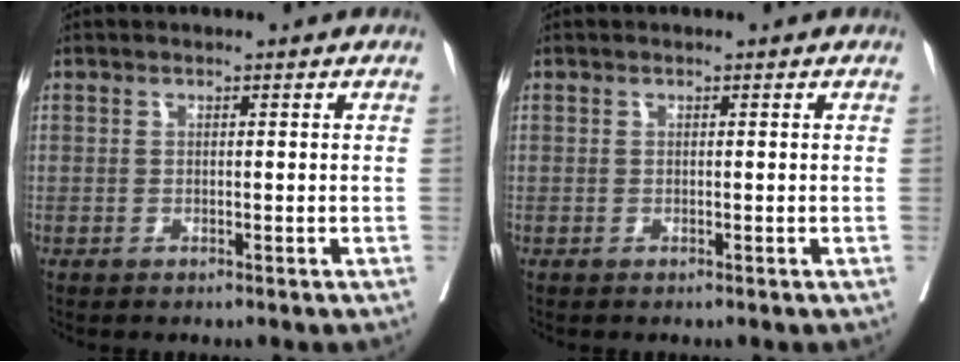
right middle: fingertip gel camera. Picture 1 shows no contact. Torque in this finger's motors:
{"motor_torque": [0.00, 0.00, 0.01, 0.00]}